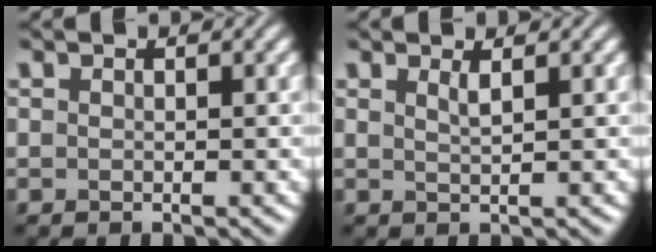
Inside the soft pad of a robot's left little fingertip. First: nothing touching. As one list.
[{"total": 1.1, "force": [0.7, 0.3, 0.9], "torque": [-0.010, 0.001, 0.009]}]